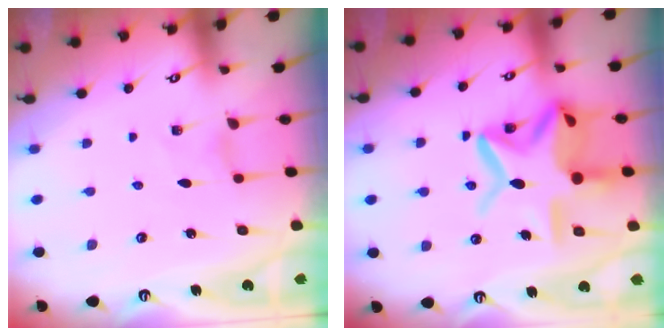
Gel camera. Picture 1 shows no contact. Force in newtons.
{"total": 17.6, "press": 17.5, "slide": 1.5}